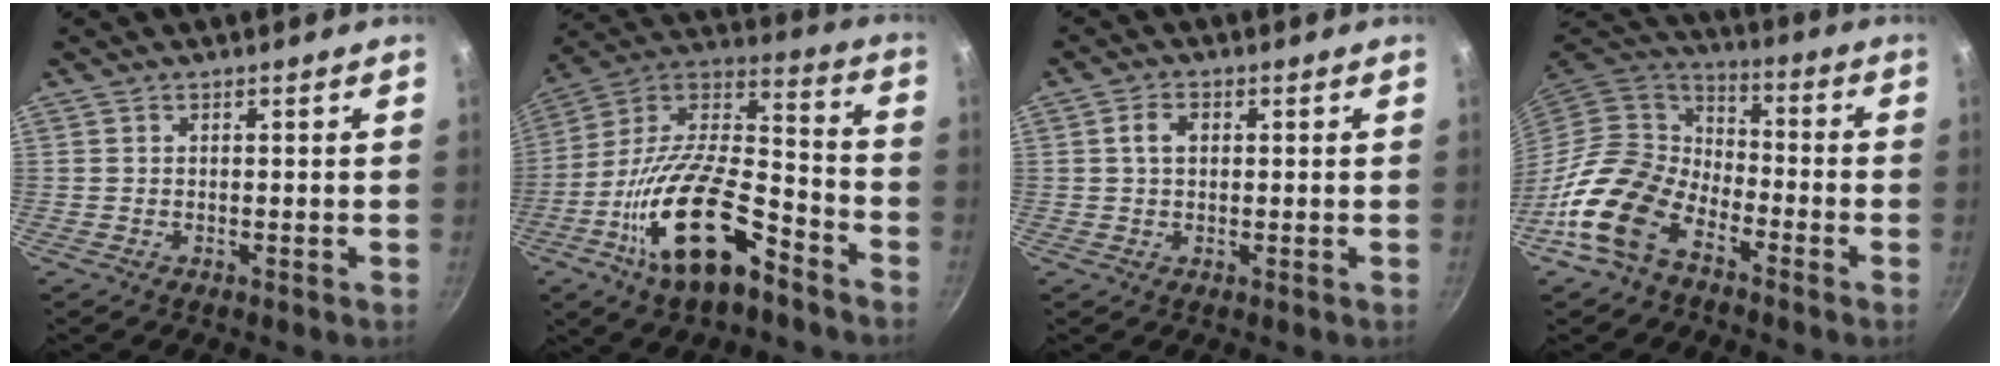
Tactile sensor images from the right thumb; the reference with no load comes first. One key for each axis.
{"total": 23.6, "fx": -11.6, "fy": 10.0, "fz": 17.9, "tx": -0.300, "ty": 0.062, "tz": -0.223}
{"total": 3.1, "fx": 0.6, "fy": 2.2, "fz": 2.2, "tx": -0.028, "ty": 0.006, "tz": 0.007}
{"total": 15.7, "fx": -8.8, "fy": 9.8, "fz": 8.6, "tx": -0.136, "ty": 0.063, "tz": -0.191}